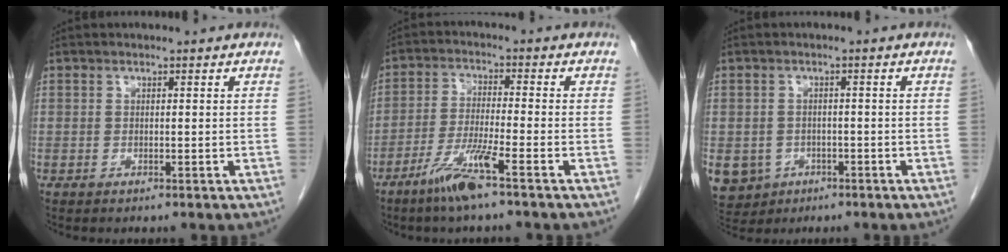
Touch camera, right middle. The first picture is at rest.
{"total": 6.9, "force": [-4.5, -0.5, 5.2], "torque": [-0.109, -0.014, -0.091]}
{"total": 8.6, "force": [-3.8, 7.4, 2.3], "torque": [-0.068, 0.004, -0.050]}